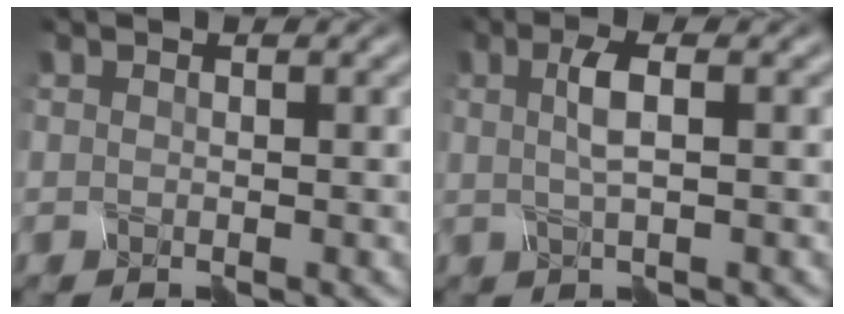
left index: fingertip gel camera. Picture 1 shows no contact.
{"total": 2.2, "force": [-0.3, 0.4, 2.1], "torque": [-0.042, 0.004, -0.007]}